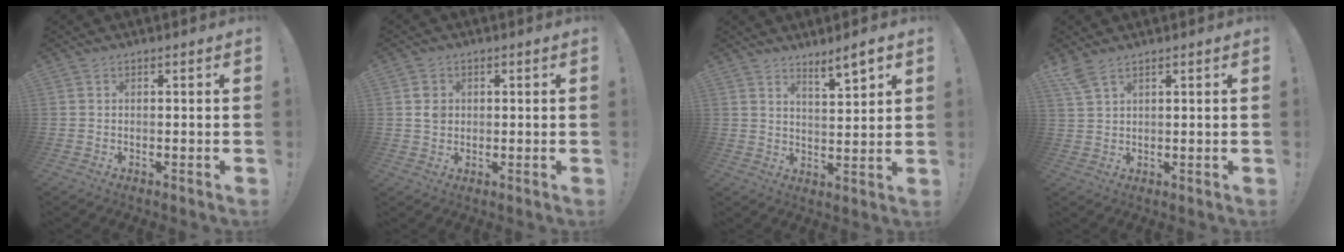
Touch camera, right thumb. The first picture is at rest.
{"total": 3.7, "force": [0.8, 3.3, 1.4], "torque": [-0.011, 0.001, 0.013]}
{"total": 6.6, "force": [5.0, 1.0, 4.1], "torque": [-0.043, -0.038, 0.080]}
{"total": 4.1, "force": [3.0, 0.9, 2.6], "torque": [-0.057, -0.011, 0.058]}